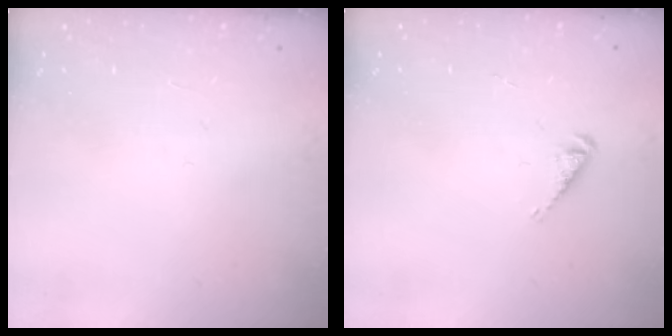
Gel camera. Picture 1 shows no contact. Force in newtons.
{"total": 2.7, "press": 2.7, "slide": 0.3}